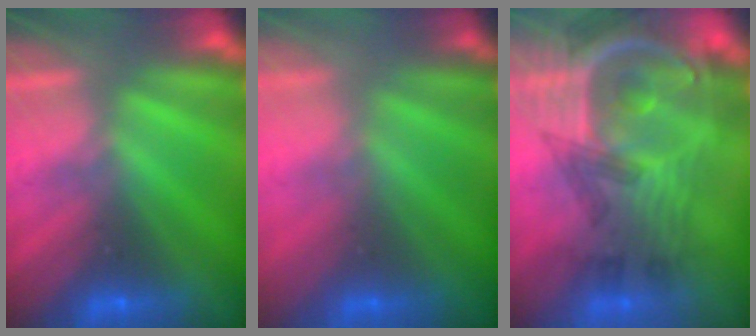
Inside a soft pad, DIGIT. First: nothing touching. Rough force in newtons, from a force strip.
{"total": 2.5}
{"total": 6.6}